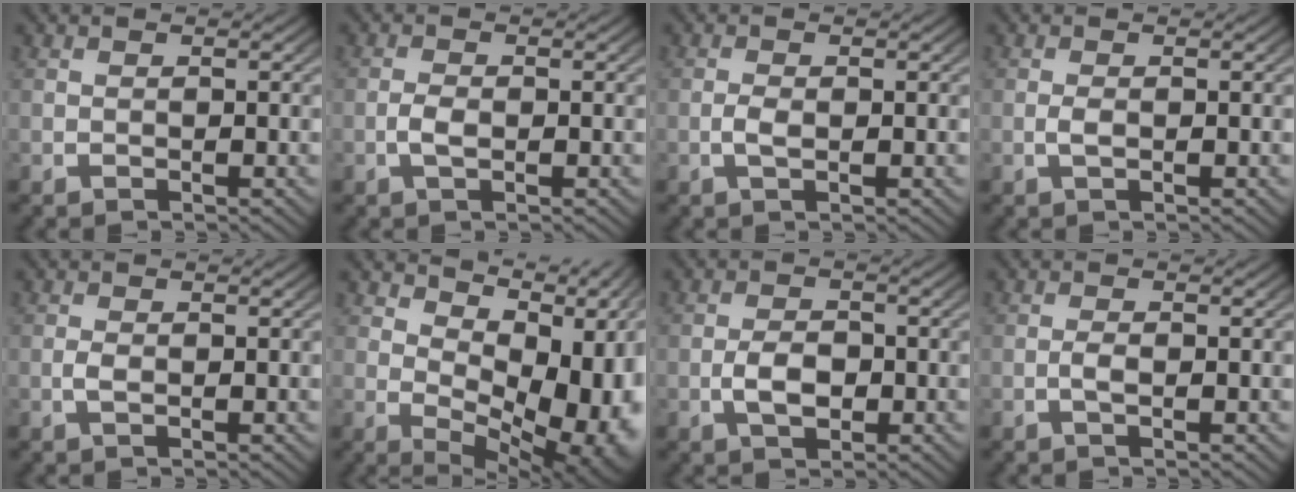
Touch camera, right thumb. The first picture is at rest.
{"total": 1.6, "force": [-0.4, 0.9, 1.3], "torque": [-0.035, -0.006, -0.007]}
{"total": 1.2, "force": [-0.2, 0.6, 1.0], "torque": [-0.030, -0.007, -0.001]}
{"total": 0.9, "force": [-0.2, 0.4, 0.8], "torque": [-0.024, -0.005, -0.001]}
{"total": 0.8, "force": [-0.1, 0.4, 0.7], "torque": [-0.022, -0.005, 0.000]}
{"total": 13.0, "force": [2.3, 7.4, 10.5], "torque": [-0.149, -0.023, 0.053]}
{"total": 3.6, "force": [-0.6, 2.4, 2.6], "torque": [-0.055, -0.009, -0.005]}
{"total": 1.1, "force": [-0.3, 0.4, 1.0], "torque": [-0.028, -0.004, -0.005]}